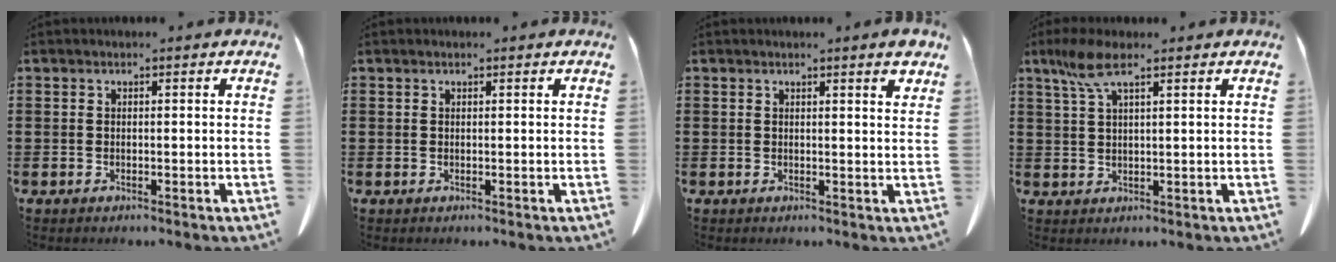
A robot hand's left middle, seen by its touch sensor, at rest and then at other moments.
{"total": 0.0}
{"total": 2.8, "force": [2.1, 0.1, 1.8], "torque": [-0.024, -0.007, 0.034]}
{"total": 5.8, "force": [3.2, 1.5, 4.6], "torque": [-0.103, 0.003, 0.055]}